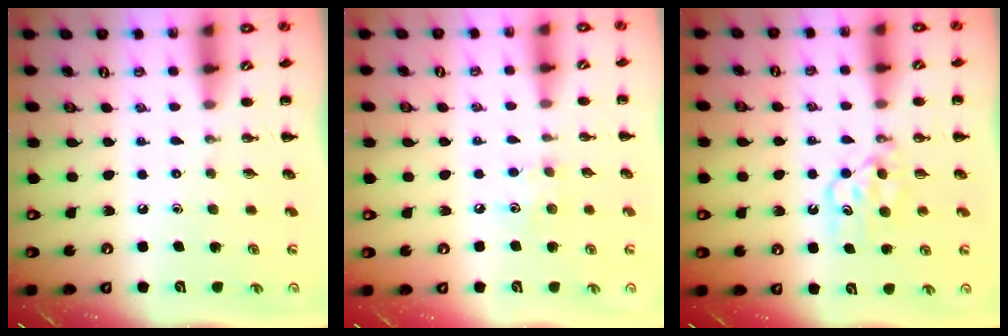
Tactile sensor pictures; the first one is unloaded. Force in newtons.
{"total": 5.7, "press": 5.6, "slide": 1.5}
{"total": 5.9, "press": 5.7, "slide": 1.4}